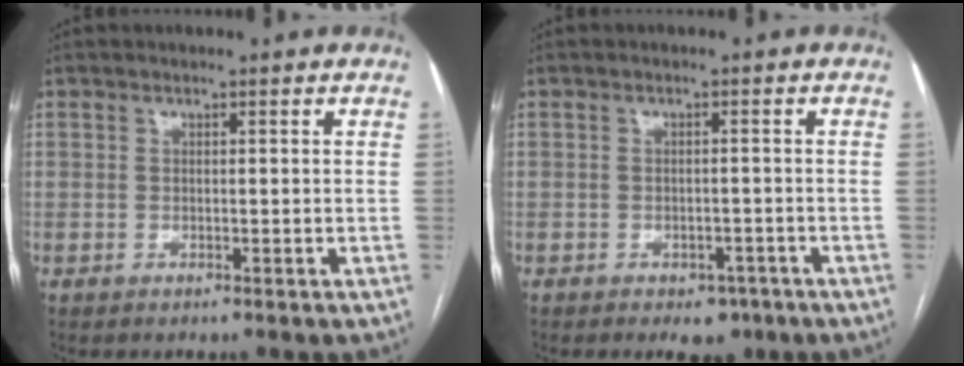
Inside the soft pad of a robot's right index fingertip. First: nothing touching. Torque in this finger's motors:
{"motor_torque": [0.48, -0.25, 0.15, 0.04]}